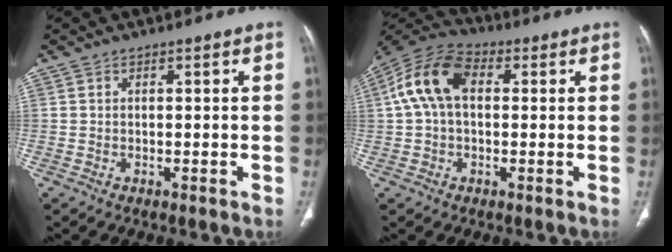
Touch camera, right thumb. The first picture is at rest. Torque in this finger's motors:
{"motor_torque": [0.11, 0.15, 0.22, 0.22, 0.14]}